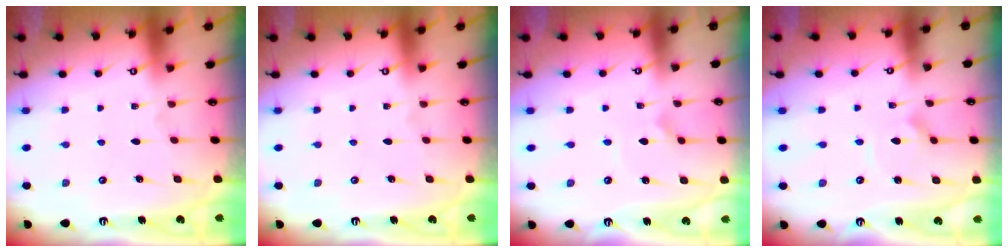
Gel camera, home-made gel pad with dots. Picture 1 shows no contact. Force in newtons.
{"total": 0.0}
{"total": 1.6, "press": 1.6, "slide": 0.1}
{"total": 2.5, "press": 2.5, "slide": 0.2}